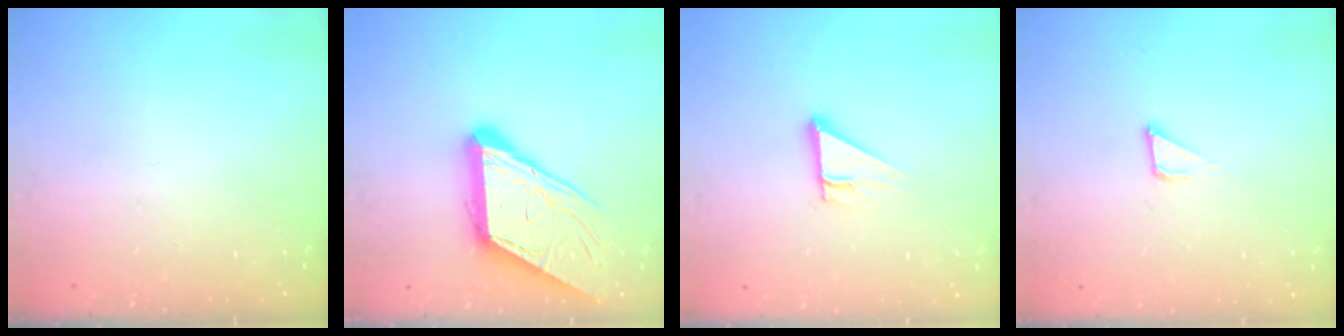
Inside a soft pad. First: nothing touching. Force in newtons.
{"total": 14.0, "press": 13.9, "slide": 1.9}
{"total": 3.7, "press": 3.7, "slide": 0.2}
{"total": 2.8, "press": 2.8, "slide": 0.1}